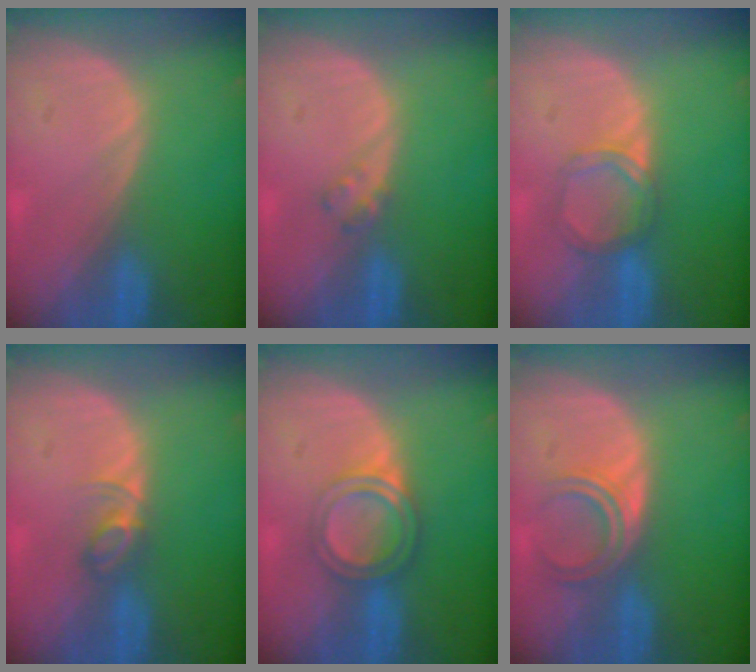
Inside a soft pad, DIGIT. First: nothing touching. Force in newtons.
{"total": 1.6, "press": 1.6, "slide": 0.2}
{"total": 3.7, "press": 3.7, "slide": 0.4}
{"total": 2.8, "press": 2.8, "slide": 0.4}
{"total": 5.0, "press": 4.5, "slide": 2.1}
{"total": 4.7, "press": 4.0, "slide": 2.4}